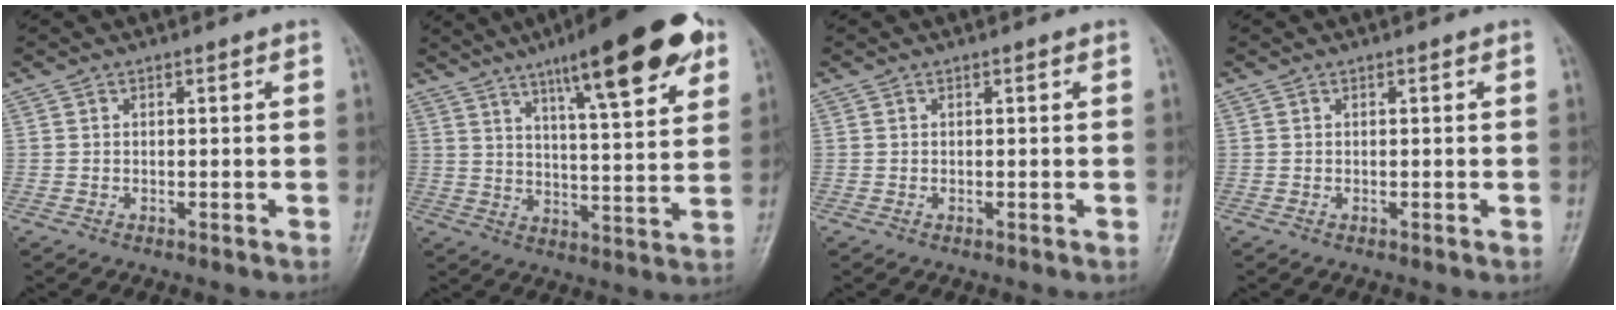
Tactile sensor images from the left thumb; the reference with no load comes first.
{"total": 20.4, "force": [11.4, 4.6, 16.3], "torque": [-0.212, -0.030, 0.171]}
{"total": 0.0}
{"total": 0.0}